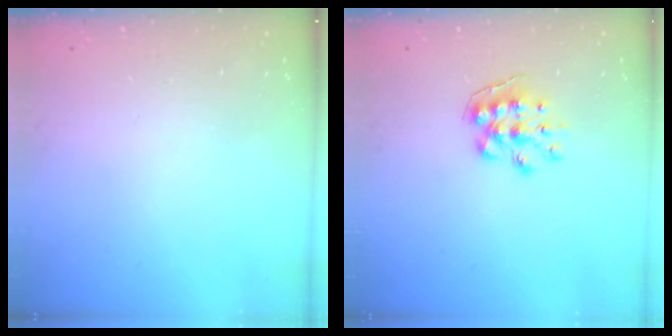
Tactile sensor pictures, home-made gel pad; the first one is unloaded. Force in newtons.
{"total": 8.7, "press": 8.7, "slide": 0.6}